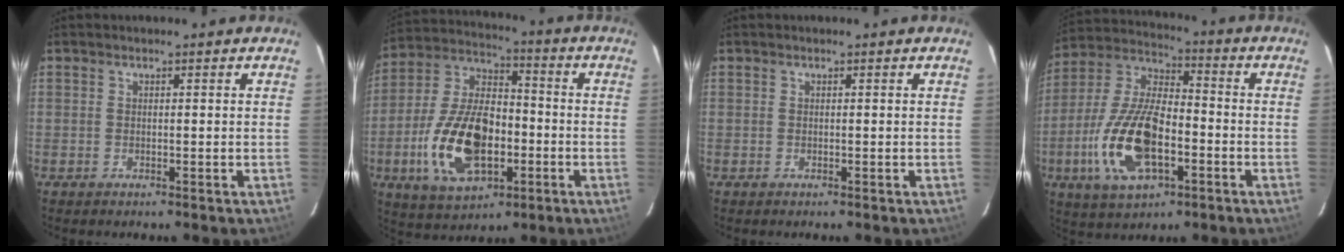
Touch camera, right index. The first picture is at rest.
{"total": 18.8, "force": [-5.3, 10.2, 14.9], "torque": [-0.311, 0.005, -0.085]}
{"total": 0.0}
{"total": 18.2, "force": [-5.8, 8.3, 15.2], "torque": [-0.325, -0.005, -0.105]}